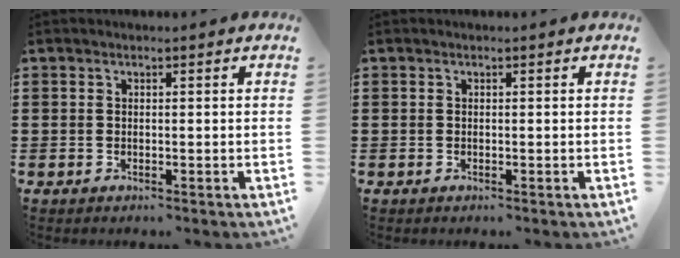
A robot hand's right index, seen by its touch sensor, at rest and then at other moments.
{"total": 0.0}